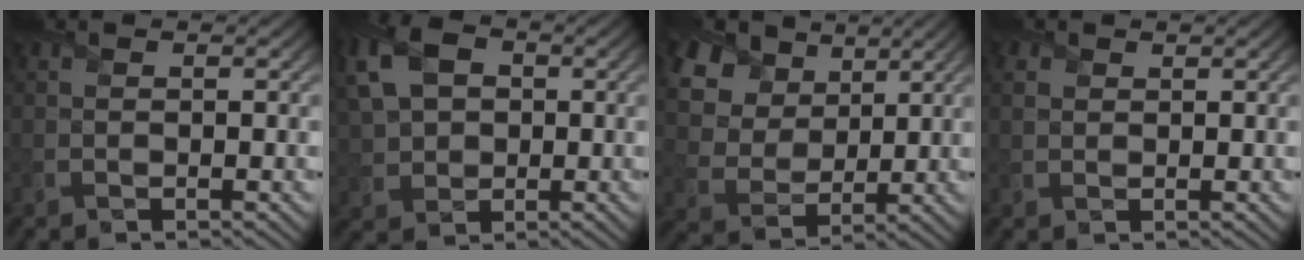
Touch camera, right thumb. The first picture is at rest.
{"total": 9.0, "force": [2.0, 6.5, 5.8], "torque": [-0.153, 0.015, 0.029]}
{"total": 13.8, "force": [7.7, 9.3, 6.6], "torque": [-0.201, 0.021, 0.164]}
{"total": 1.6, "force": [0.9, 1.2, 0.7], "torque": [-0.022, 0.002, 0.019]}